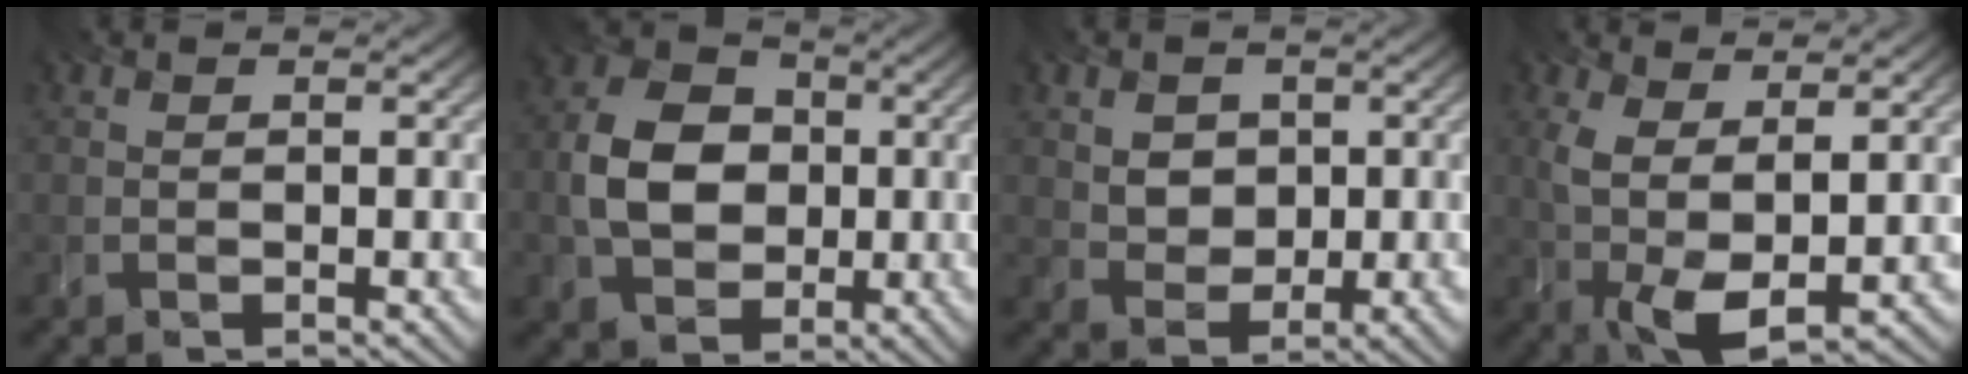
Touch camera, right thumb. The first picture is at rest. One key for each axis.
{"total": 8.0, "fx": -0.4, "fy": 6.4, "fz": 4.8, "tx": -0.104, "ty": 0.003, "tz": -0.016}
{"total": 3.9, "fx": 1.2, "fy": 3.2, "fz": 1.9, "tx": -0.049, "ty": -0.007, "tz": 0.017}
{"total": 7.3, "fx": 1.3, "fy": 2.8, "fz": 6.6, "tx": -0.142, "ty": -0.006, "tz": 0.025}